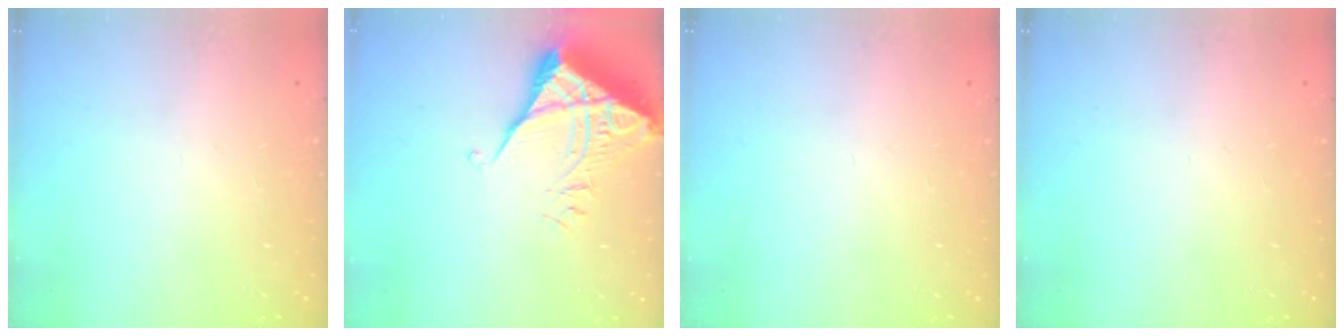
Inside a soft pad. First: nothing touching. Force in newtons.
{"total": 6.1, "press": 6.0, "slide": 0.7}
{"total": 0.0}
{"total": 0.0}